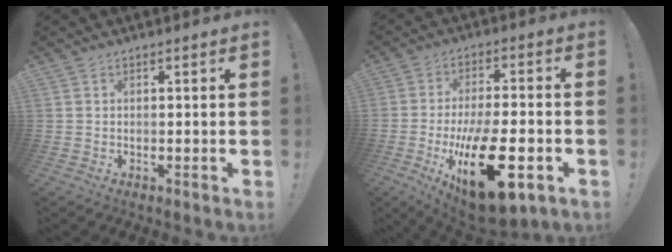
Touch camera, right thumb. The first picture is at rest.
{"total": 21.8, "force": [-7.3, 8.8, 18.6], "torque": [-0.302, 0.027, -0.103]}